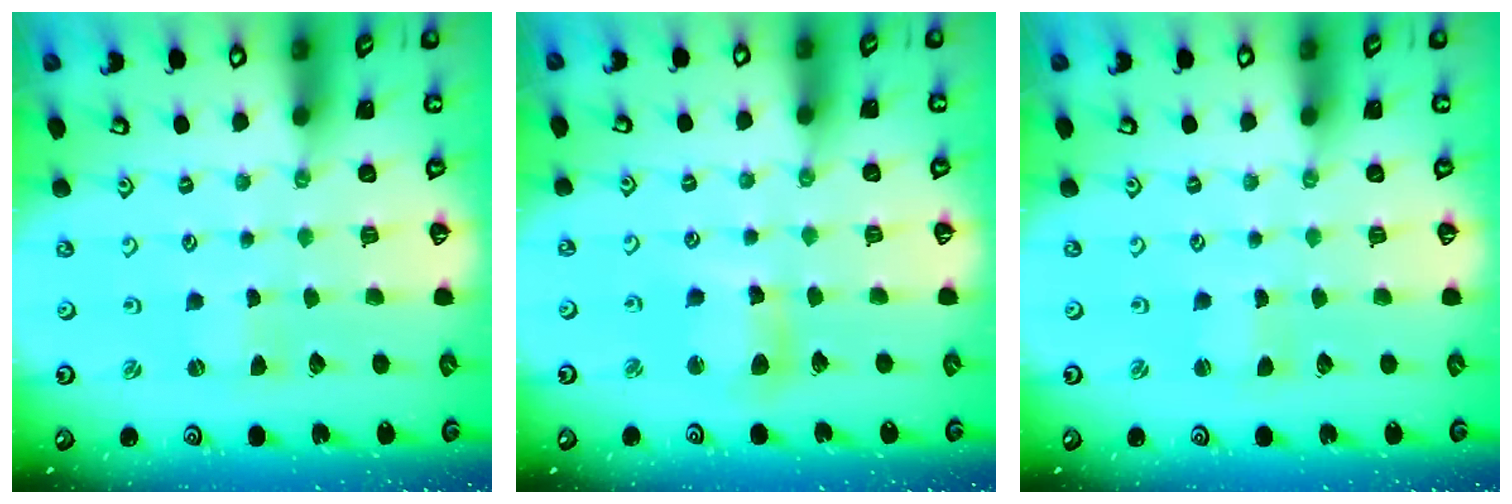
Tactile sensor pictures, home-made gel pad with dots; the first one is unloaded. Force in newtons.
{"total": 8.4, "press": 8.3, "slide": 1.3}
{"total": 0.8, "press": 0.8, "slide": 0.0}